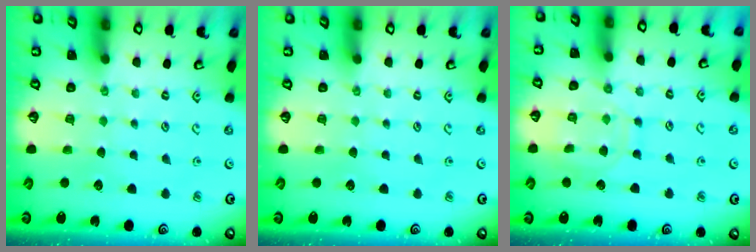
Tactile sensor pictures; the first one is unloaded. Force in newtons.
{"total": 0.0}
{"total": 10.3, "press": 10.2, "slide": 0.7}